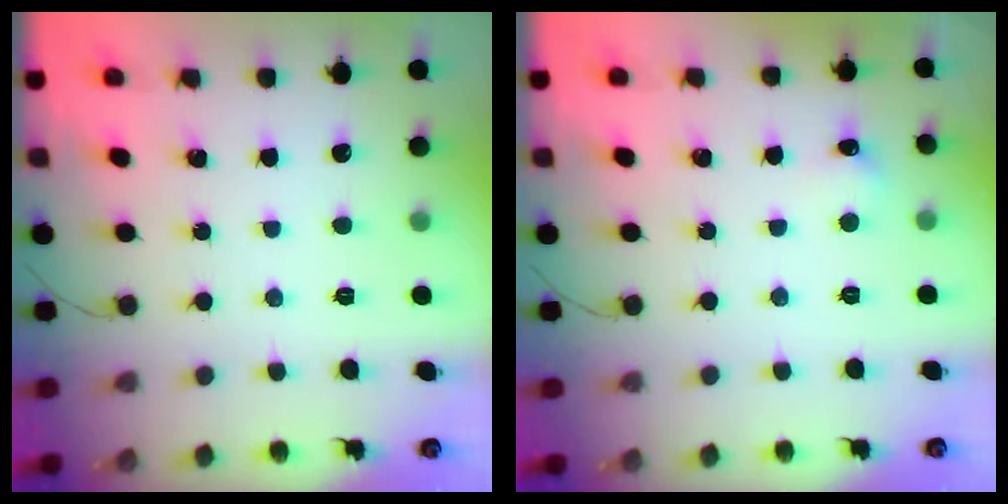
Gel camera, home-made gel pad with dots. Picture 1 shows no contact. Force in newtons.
{"total": 4.5, "press": 4.3, "slide": 1.3}